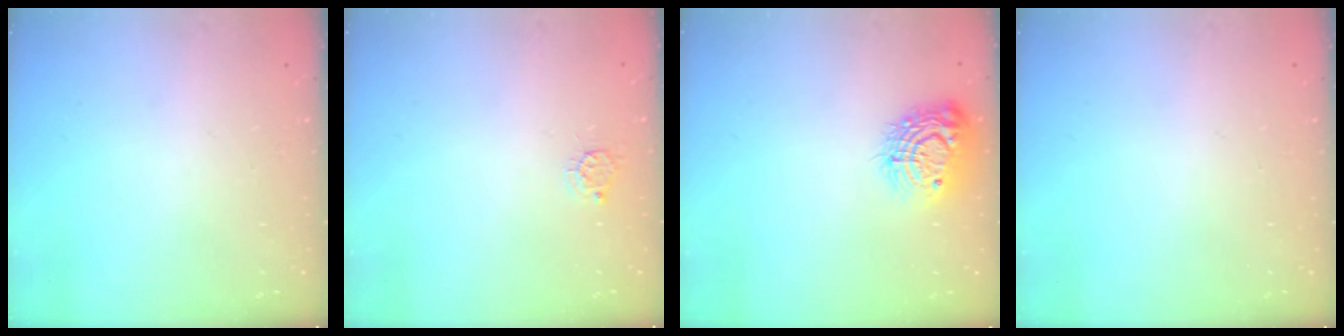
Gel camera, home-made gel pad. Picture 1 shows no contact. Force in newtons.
{"total": 4.1, "press": 4.0, "slide": 0.4}
{"total": 13.1, "press": 13.1, "slide": 0.8}
{"total": 0.0}